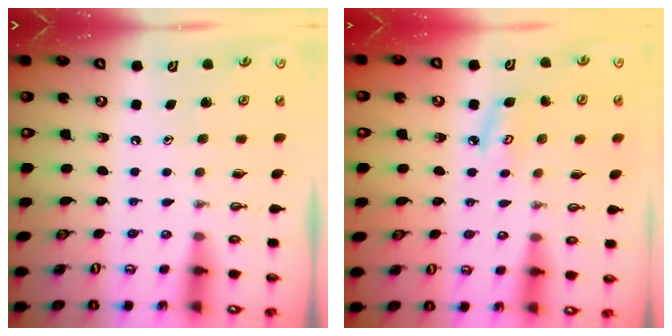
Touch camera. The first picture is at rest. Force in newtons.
{"total": 5.0, "press": 5.0, "slide": 0.3}